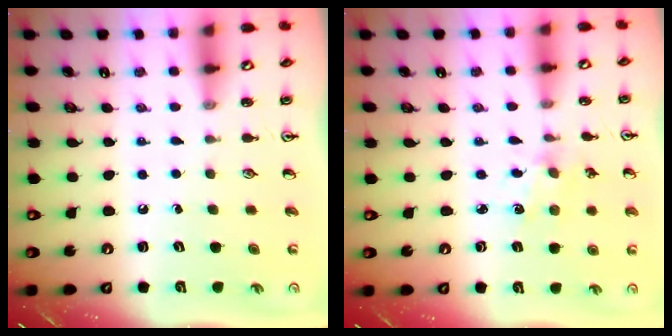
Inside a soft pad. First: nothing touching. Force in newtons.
{"total": 1.9, "press": 1.8, "slide": 0.4}